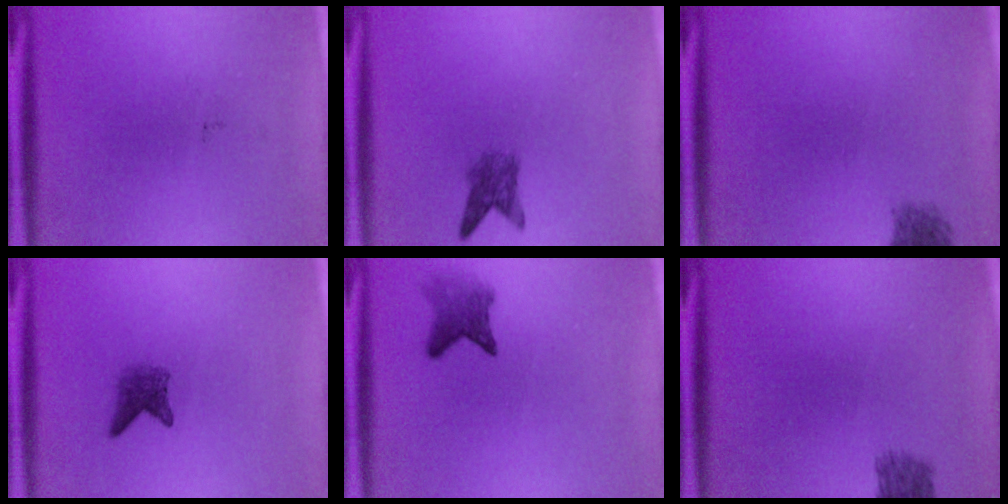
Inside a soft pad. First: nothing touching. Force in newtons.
{"total": 2.9}
{"total": 1.8}
{"total": 2.4}
{"total": 3.1}
{"total": 2.5}